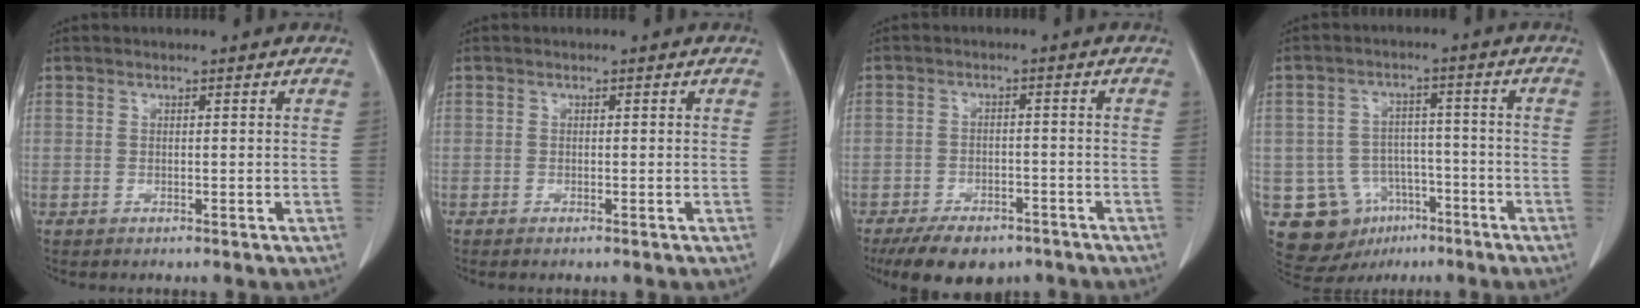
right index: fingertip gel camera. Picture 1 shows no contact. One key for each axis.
{"total": 0.5, "fx": -0.4, "fy": 0.0, "fz": 0.4, "tx": -0.009, "ty": -0.002, "tz": -0.007}
{"total": 9.9, "fx": -7.4, "fy": 4.8, "fz": 4.5, "tx": -0.066, "ty": 0.000, "tz": -0.110}
{"total": 11.0, "fx": -5.0, "fy": 9.1, "fz": 3.5, "tx": -0.063, "ty": 0.024, "tz": -0.064}